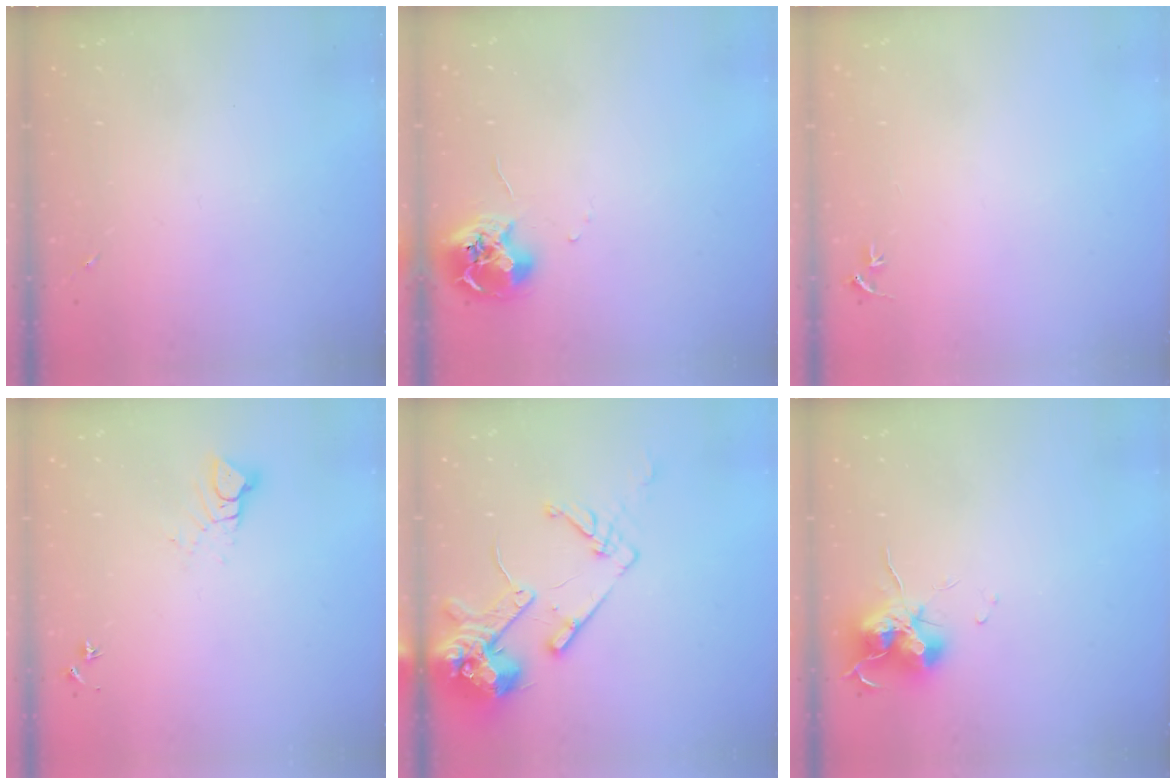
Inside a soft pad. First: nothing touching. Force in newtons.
{"total": 9.6, "press": 9.5, "slide": 0.6}
{"total": 3.1, "press": 3.1, "slide": 0.4}
{"total": 6.3, "press": 6.3, "slide": 0.1}
{"total": 15.8, "press": 15.6, "slide": 2.0}
{"total": 12.6, "press": 12.5, "slide": 1.4}